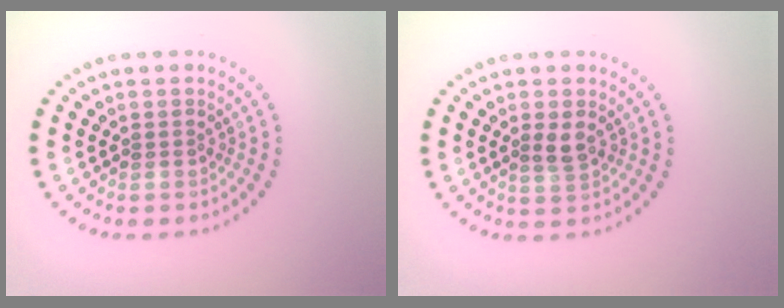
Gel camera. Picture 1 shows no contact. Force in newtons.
{"total": 1.5, "press": 1.4, "slide": 0.5}